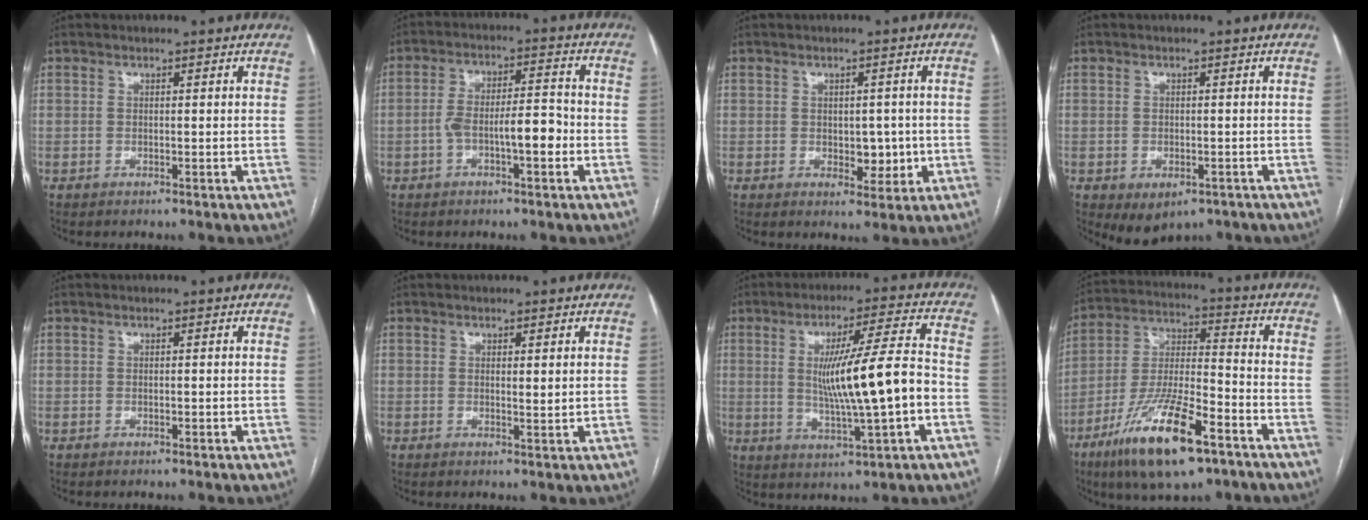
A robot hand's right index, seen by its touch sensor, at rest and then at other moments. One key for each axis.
{"total": 7.3, "fx": -2.2, "fy": 1.9, "fz": 6.7, "tx": -0.122, "ty": 0.023, "tz": -0.036}
{"total": 4.4, "fx": -0.4, "fy": 2.7, "fz": 3.4, "tx": -0.037, "ty": 0.003, "tz": 0.002}
{"total": 4.6, "fx": -2.7, "fy": 2.9, "fz": 2.4, "tx": -0.029, "ty": -0.004, "tz": -0.026}
{"total": 0.0}
{"total": 1.5, "fx": 0.5, "fy": 0.2, "fz": 1.4, "tx": -0.023, "ty": -0.004, "tz": 0.009}
{"total": 13.3, "fx": -1.0, "fy": 0.1, "fz": 13.3, "tx": -0.225, "ty": 0.001, "tz": -0.012}
{"total": 17.1, "fx": -10.0, "fy": 3.7, "fz": 13.3, "tx": -0.271, "ty": -0.026, "tz": -0.177}